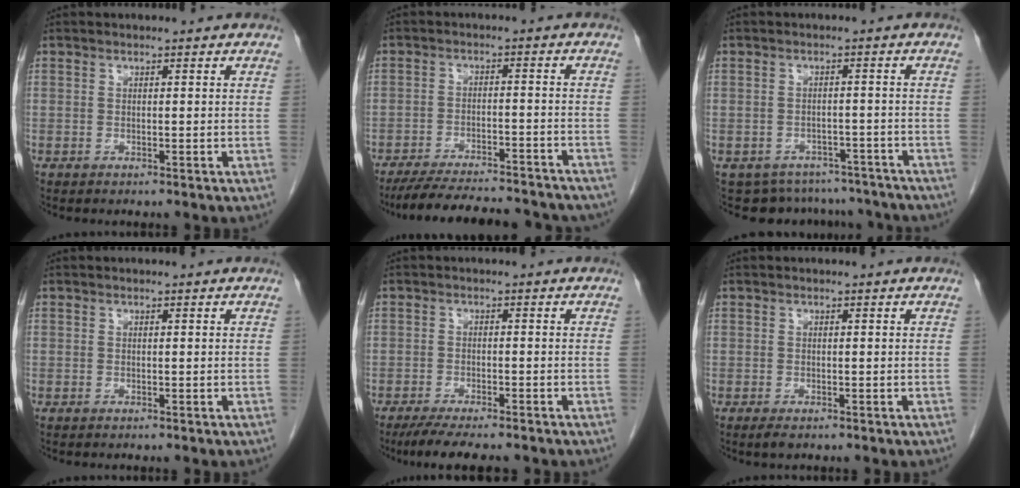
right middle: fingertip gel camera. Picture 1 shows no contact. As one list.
[{"total": 18.8, "force": [-16.8, 3.5, 7.6], "torque": [-0.127, -0.014, -0.228]}, {"total": 10.1, "force": [-8.9, 4.7, 0.7], "torque": [-0.003, 0.019, -0.098]}, {"total": 0.0}, {"total": 7.7, "force": [-6.4, 1.3, 4.1], "torque": [-0.063, -0.016, -0.098]}, {"total": 1.3, "force": [-0.8, 0.5, 0.9], "torque": [-0.015, -0.002, -0.010]}]